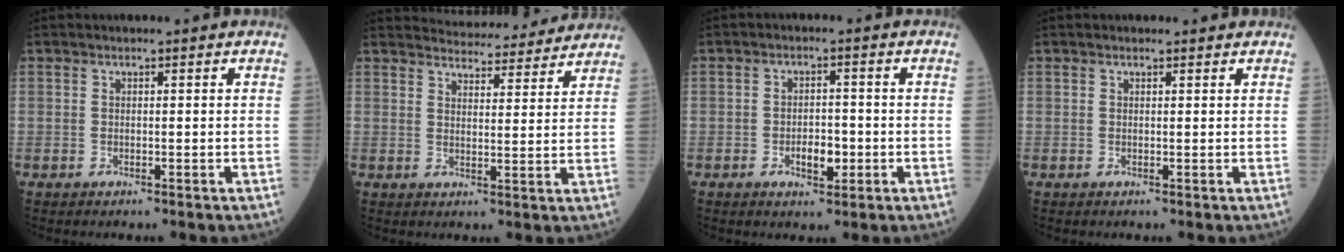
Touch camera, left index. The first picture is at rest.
{"total": 14.5, "force": [13.9, 2.3, 3.2], "torque": [-0.033, 0.008, 0.171]}
{"total": 3.9, "force": [-1.4, 1.9, 3.1], "torque": [-0.048, 0.003, -0.019]}
{"total": 0.7, "force": [0.7, 0.2, 0.0], "torque": [-0.009, -0.001, 0.007]}